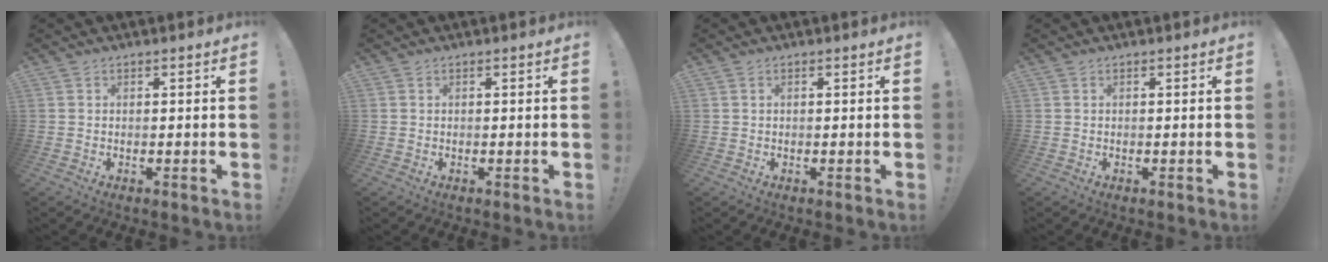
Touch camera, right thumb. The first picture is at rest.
{"total": 0.0}
{"total": 0.0}
{"total": 0.0}